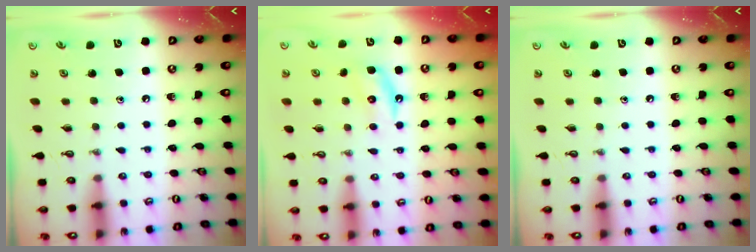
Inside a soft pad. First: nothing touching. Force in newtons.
{"total": 5.1, "press": 5.1, "slide": 0.8}
{"total": 0.0}